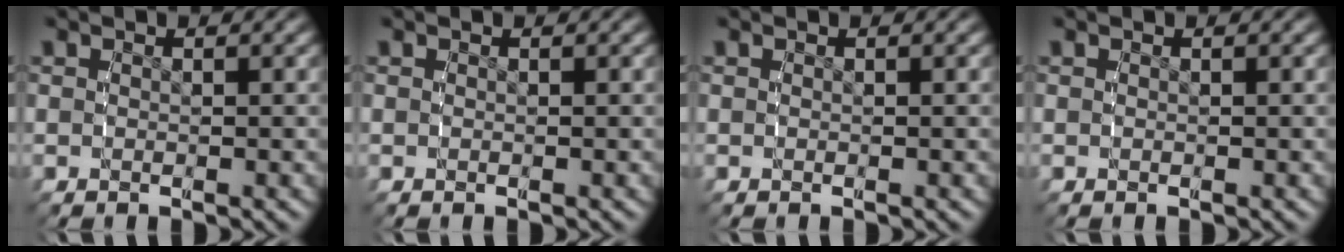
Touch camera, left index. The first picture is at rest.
{"total": 0.0}
{"total": 0.0}
{"total": 0.0}